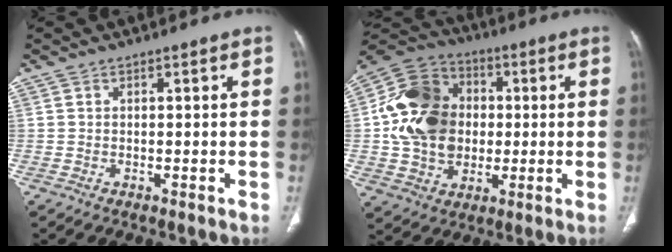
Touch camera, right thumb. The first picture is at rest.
{"total": 18.9, "force": [1.0, 14.9, 11.6], "torque": [-0.195, 0.016, 0.017]}